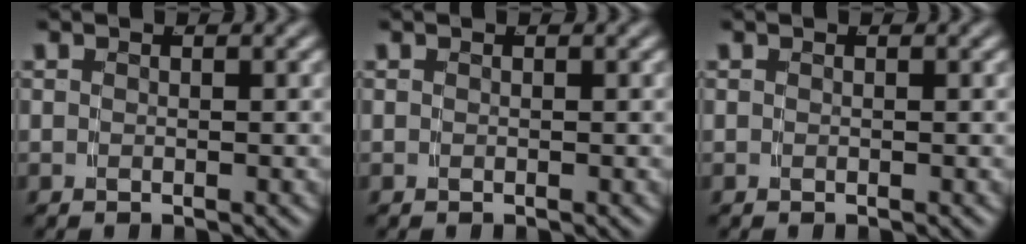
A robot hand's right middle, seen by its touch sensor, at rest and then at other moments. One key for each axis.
{"total": 0.0}
{"total": 0.0}